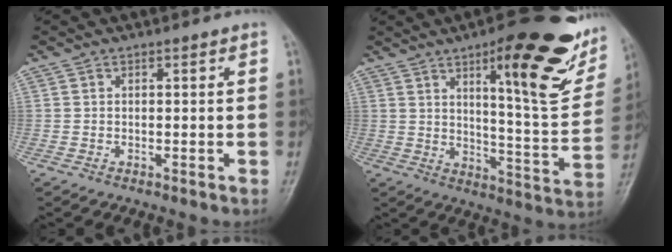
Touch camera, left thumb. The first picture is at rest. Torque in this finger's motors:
{"motor_torque": [0.66, 0.57, 1.37, -1.41, 0.30]}